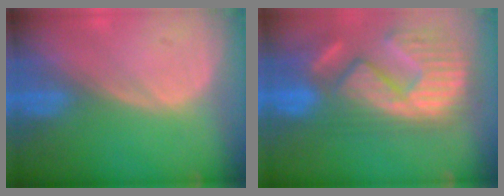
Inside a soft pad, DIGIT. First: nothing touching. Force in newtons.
{"total": 14.6, "press": 12.4, "slide": 7.8}